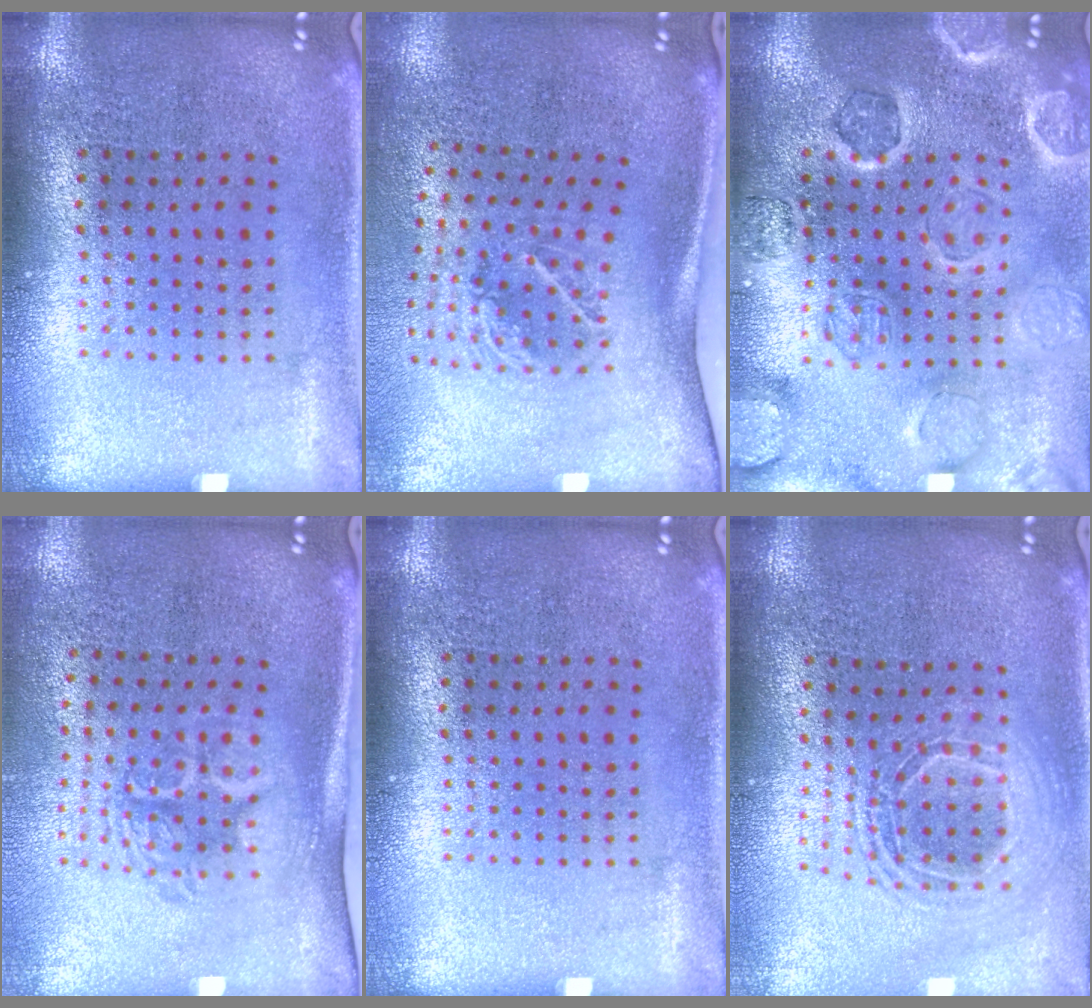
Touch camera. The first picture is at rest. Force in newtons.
{"total": 2.0, "press": 1.3, "slide": 1.6}
{"total": 1.7, "press": 1.7, "slide": 0.2}
{"total": 1.7, "press": 1.3, "slide": 1.2}
{"total": 0.0}
{"total": 1.8, "press": 1.4, "slide": 1.0}